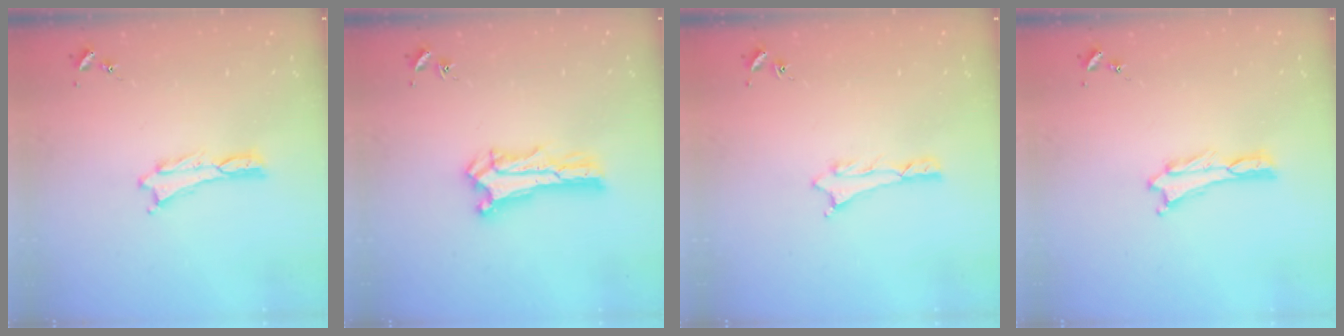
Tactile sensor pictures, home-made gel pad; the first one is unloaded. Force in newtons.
{"total": 1.5, "press": 1.5, "slide": 0.2}
{"total": 0.8, "press": 0.8, "slide": 0.2}
{"total": 0.0}